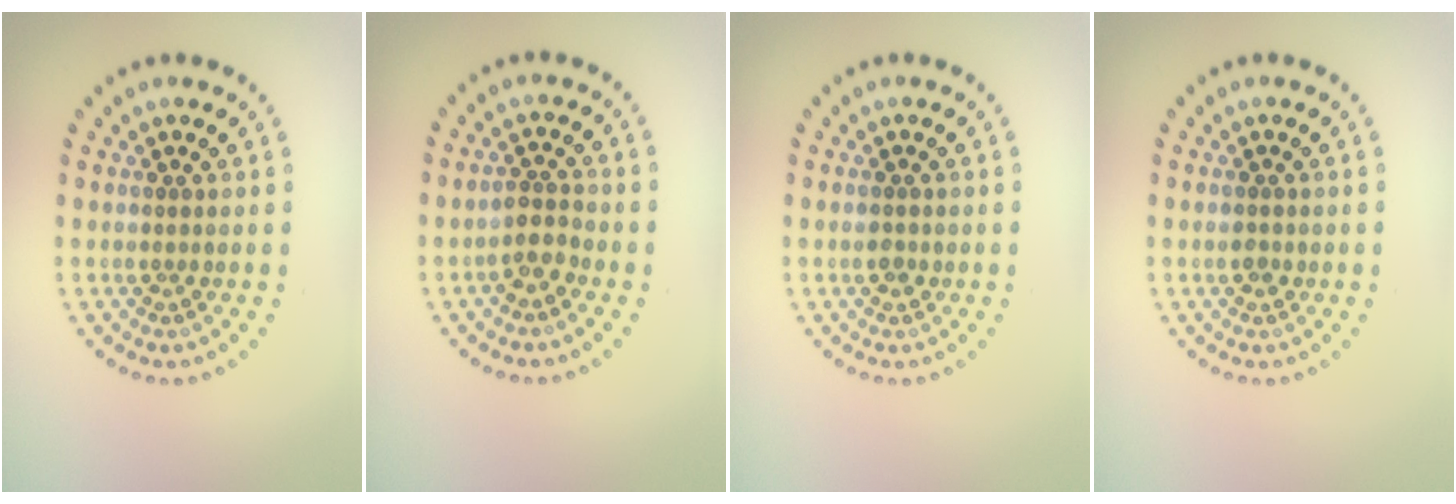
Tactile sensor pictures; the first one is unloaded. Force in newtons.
{"total": 2.0, "press": 1.6, "slide": 1.1}
{"total": 0.9, "press": 0.9, "slide": 0.1}
{"total": 0.9, "press": 0.9, "slide": 0.1}